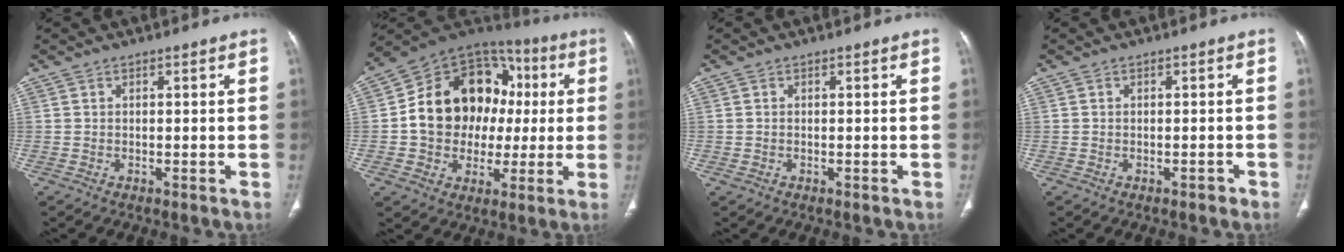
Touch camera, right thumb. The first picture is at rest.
{"total": 21.4, "force": [1.6, 16.7, 13.4], "torque": [-0.172, 0.042, 0.030]}
{"total": 0.5, "force": [-0.1, 0.4, 0.3], "torque": [-0.013, 0.002, 0.000]}
{"total": 0.9, "force": [-0.6, 0.6, 0.4], "torque": [-0.005, 0.003, -0.008]}